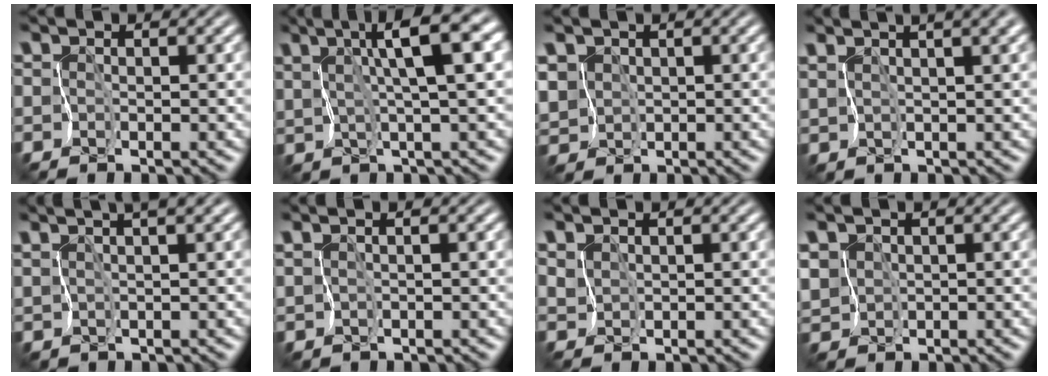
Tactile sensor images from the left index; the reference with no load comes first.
{"total": 6.7, "force": [2.6, 0.9, 6.1], "torque": [-0.103, 0.011, 0.045]}
{"total": 1.9, "force": [0.7, 1.7, 0.1], "torque": [-0.012, 0.008, 0.022]}
{"total": 7.5, "force": [4.8, 2.5, 5.1], "torque": [-0.069, 0.037, 0.068]}
{"total": 3.9, "force": [2.9, 0.0, 2.5], "torque": [-0.043, 0.016, 0.051]}
{"total": 1.0, "force": [0.8, -0.3, 0.3], "torque": [-0.007, 0.004, 0.021]}
{"total": 1.0, "force": [0.9, -0.2, -0.4], "torque": [0.000, 0.000, 0.021]}
{"total": 1.5, "force": [0.7, 1.3, -0.1], "torque": [-0.006, 0.001, 0.018]}